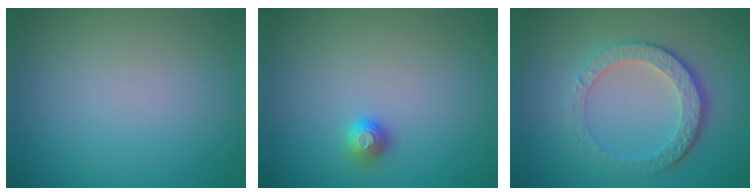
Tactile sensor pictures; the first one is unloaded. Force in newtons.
{"total": 1.1, "press": 1.1, "slide": 0.4}
{"total": 4.5, "press": 3.3, "slide": 3.1}